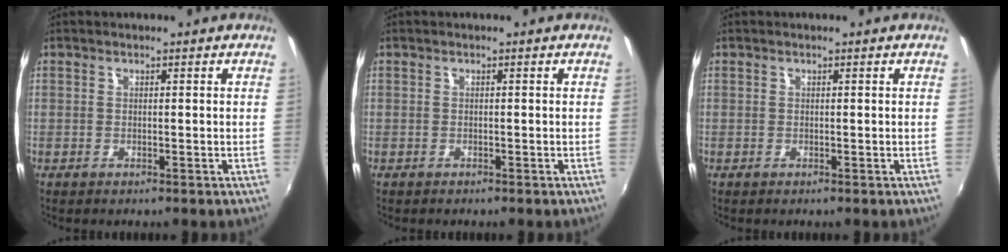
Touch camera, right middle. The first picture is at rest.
{"total": 0.0}
{"total": 0.0}